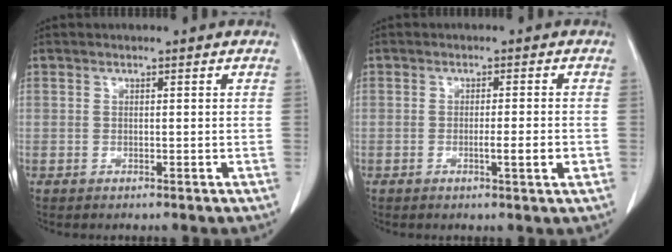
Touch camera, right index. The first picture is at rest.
{"total": 3.4, "force": [-1.0, 0.0, 3.3], "torque": [-0.050, -0.004, -0.015]}